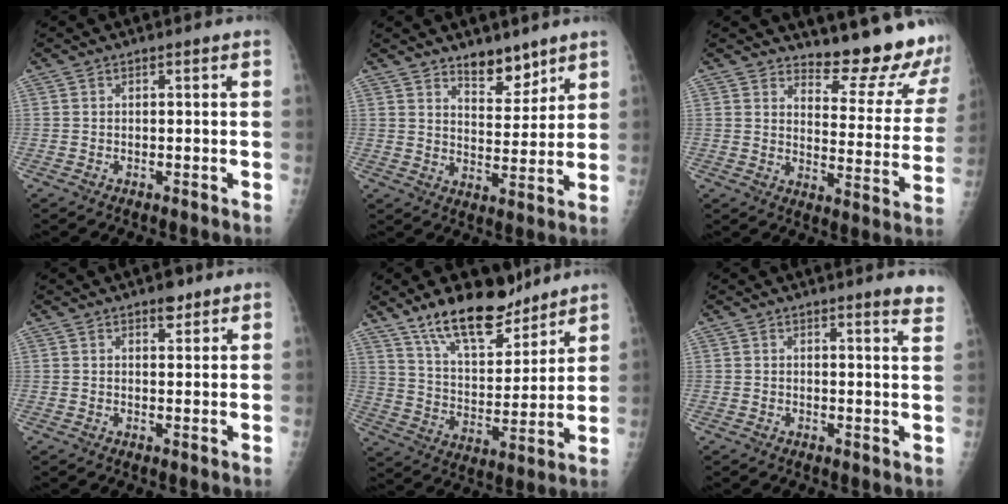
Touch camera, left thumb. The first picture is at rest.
{"total": 7.5, "force": [5.8, 3.3, 3.5], "torque": [-0.026, -0.045, 0.095]}
{"total": 15.5, "force": [14.6, 3.0, 4.3], "torque": [-0.018, -0.159, 0.177]}
{"total": 2.9, "force": [2.1, 1.3, 1.6], "torque": [-0.011, -0.011, 0.029]}
{"total": 15.7, "force": [12.0, 6.3, 7.9], "torque": [-0.095, -0.075, 0.213]}
{"total": 4.9, "force": [4.3, 0.2, 2.4], "torque": [-0.022, -0.026, 0.032]}